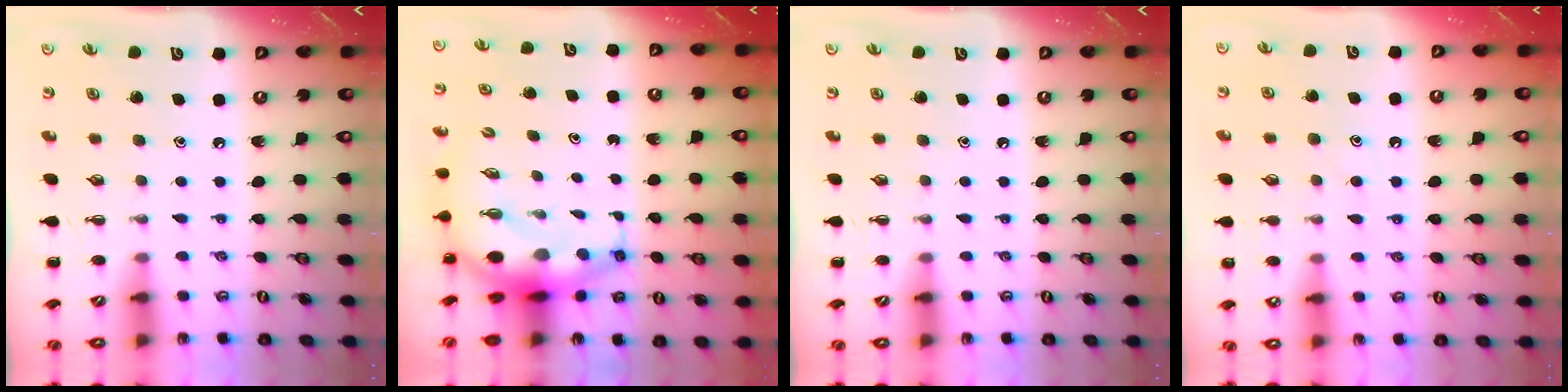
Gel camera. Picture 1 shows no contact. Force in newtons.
{"total": 7.5, "press": 7.2, "slide": 2.1}
{"total": 0.0}
{"total": 8.0, "press": 8.0, "slide": 1.0}